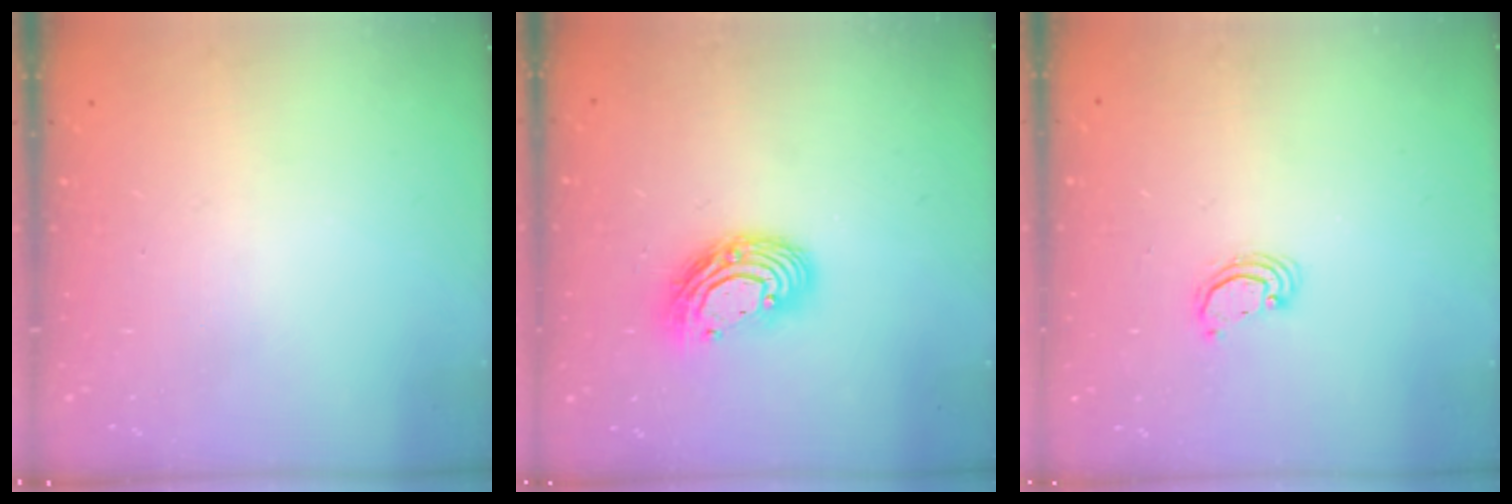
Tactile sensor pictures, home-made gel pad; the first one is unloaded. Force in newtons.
{"total": 11.8, "press": 11.8, "slide": 0.8}
{"total": 2.7, "press": 2.7, "slide": 0.1}